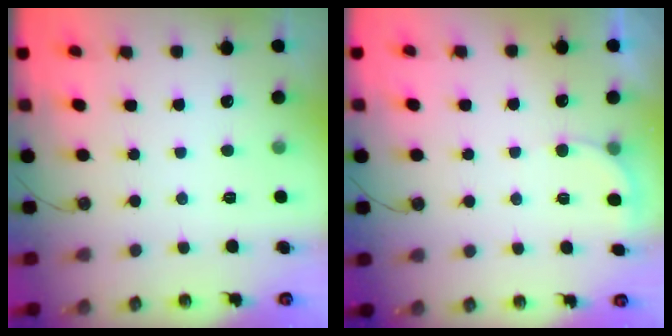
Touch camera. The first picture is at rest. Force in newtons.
{"total": 3.8, "press": 3.7, "slide": 0.7}